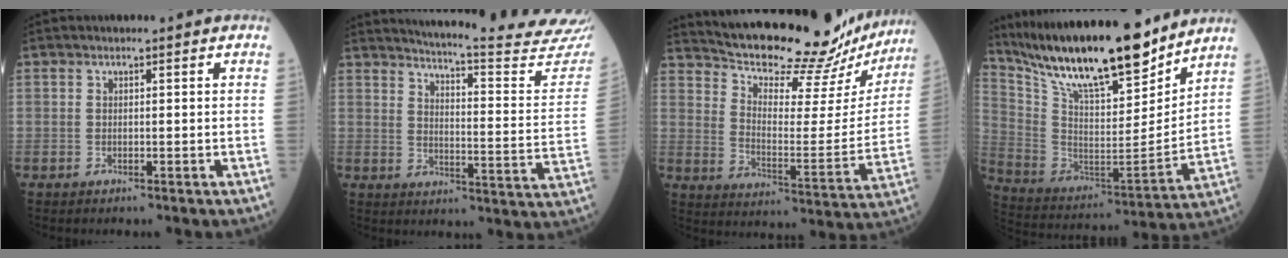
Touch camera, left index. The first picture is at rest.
{"total": 24.0, "force": [22.9, -0.7, 7.2], "torque": [-0.109, -0.138, 0.264]}
{"total": 25.1, "force": [23.2, 5.2, 7.8], "torque": [-0.130, -0.063, 0.305]}
{"total": 23.3, "force": [19.4, 3.9, 12.4], "torque": [-0.234, -0.018, 0.331]}